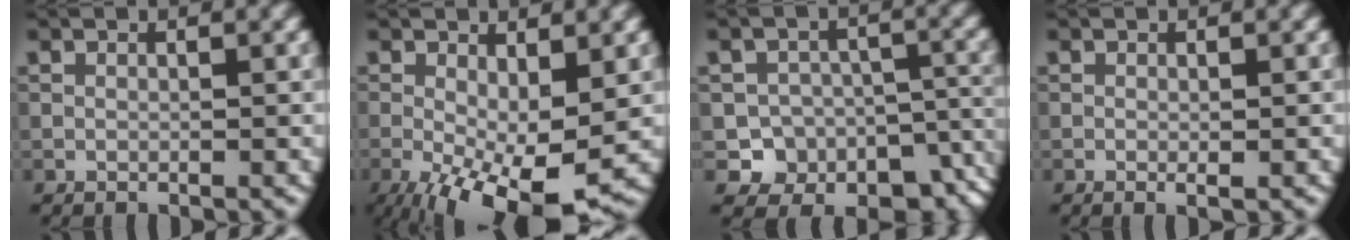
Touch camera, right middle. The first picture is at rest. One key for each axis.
{"total": 9.5, "fx": -3.1, "fy": 3.5, "fz": 8.2, "tx": -0.155, "ty": -0.021, "tz": -0.043}
{"total": 9.7, "fx": -6.0, "fy": 7.1, "fz": 2.8, "tx": -0.020, "ty": -0.005, "tz": -0.075}
{"total": 0.7, "fx": -0.1, "fy": 0.1, "fz": 0.7, "tx": -0.010, "ty": -0.003, "tz": -0.002}